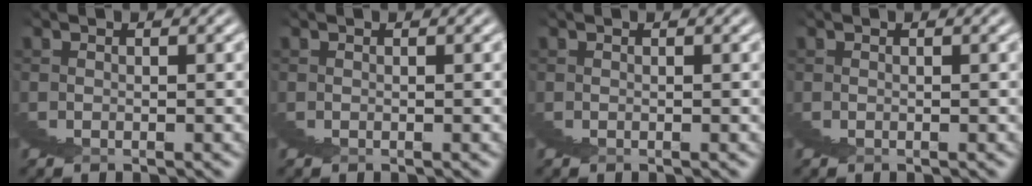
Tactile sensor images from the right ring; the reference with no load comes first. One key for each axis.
{"total": 0.0}
{"total": 0.0}
{"total": 0.0}